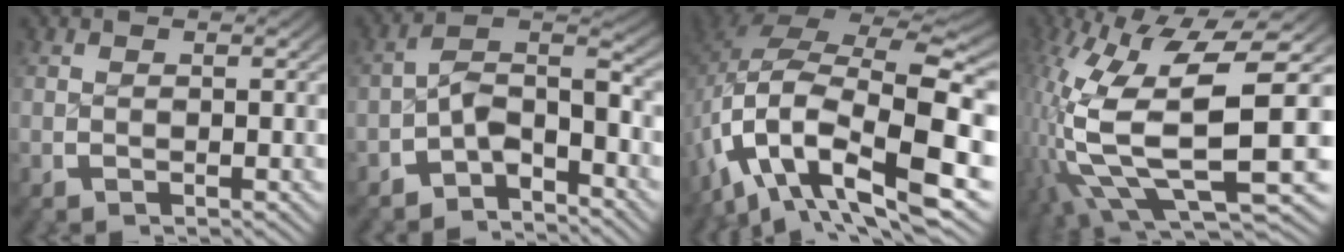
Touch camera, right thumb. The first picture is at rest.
{"total": 8.1, "force": [-2.2, 5.9, 5.1], "torque": [-0.079, -0.019, -0.047]}
{"total": 18.6, "force": [-1.8, 11.9, 14.1], "torque": [-0.265, -0.059, -0.010]}
{"total": 16.6, "force": [-1.1, 9.4, 13.6], "torque": [-0.301, -0.071, 0.023]}